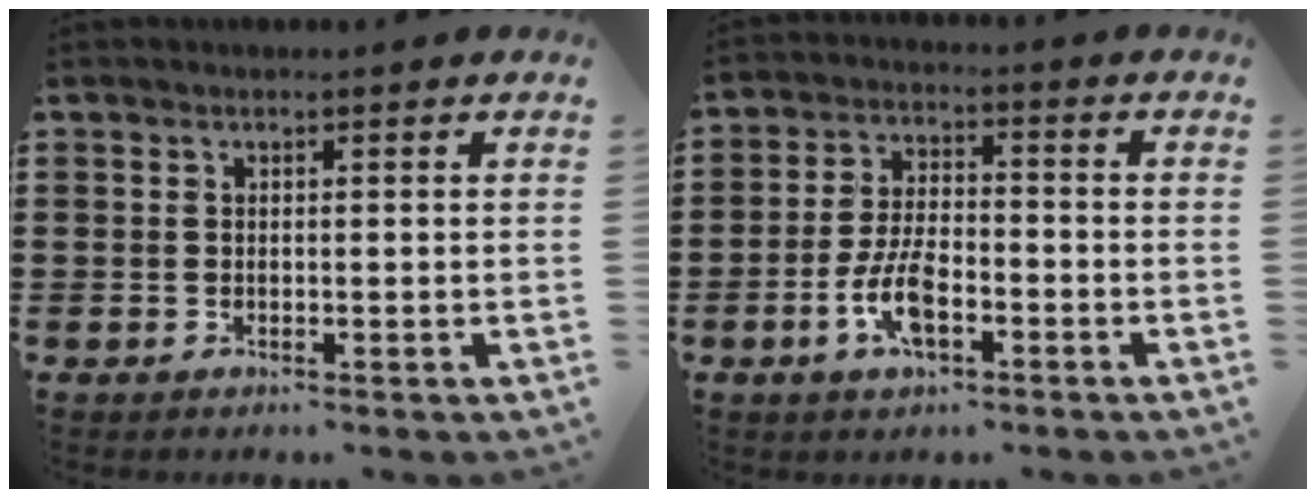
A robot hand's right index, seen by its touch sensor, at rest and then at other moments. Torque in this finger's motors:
{"motor_torque": [2.14, 0.00, 0.97, 0.17]}